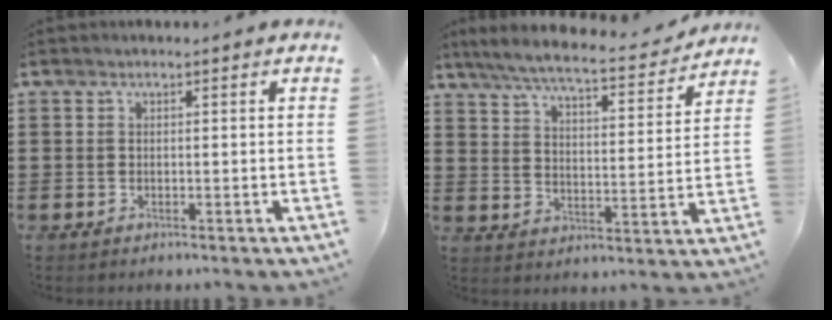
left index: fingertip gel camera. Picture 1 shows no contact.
{"total": 6.9, "force": [6.1, 0.1, 3.0], "torque": [-0.085, -0.038, 0.103]}